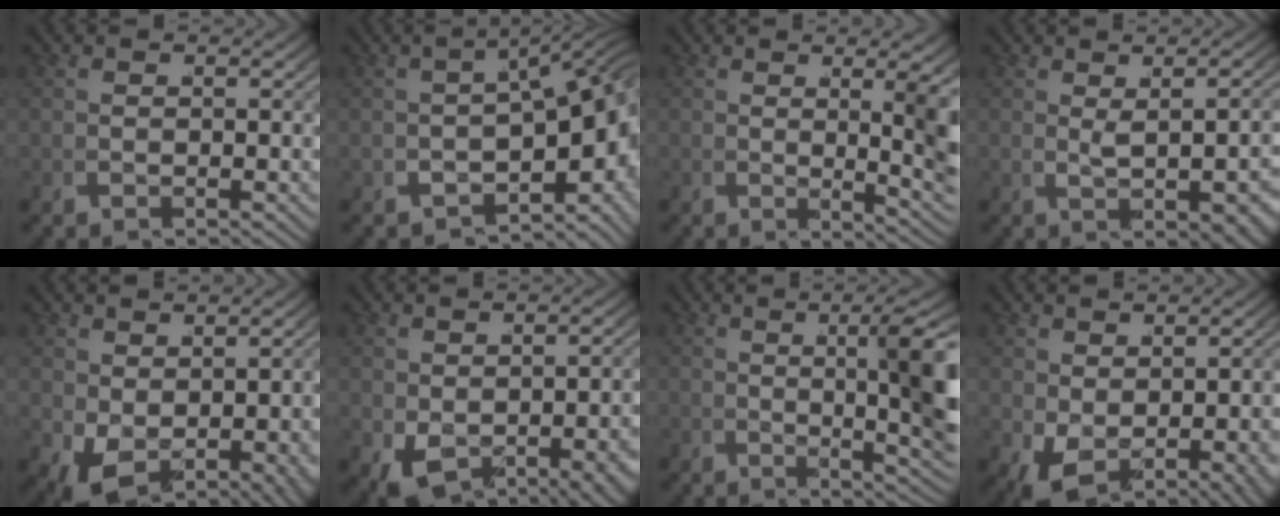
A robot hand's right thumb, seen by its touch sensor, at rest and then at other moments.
{"total": 9.2, "force": [-1.9, 5.0, 7.5], "torque": [-0.077, -0.005, -0.025]}
{"total": 6.7, "force": [0.5, 2.1, 6.4], "torque": [-0.072, -0.004, 0.013]}
{"total": 3.7, "force": [0.7, 1.0, 3.5], "torque": [-0.039, 0.003, 0.021]}
{"total": 4.6, "force": [-0.8, 2.9, 3.4], "torque": [-0.052, -0.029, 0.012]}
{"total": 4.8, "force": [-1.3, 2.5, 4.0], "torque": [-0.052, -0.018, -0.002]}
{"total": 10.5, "force": [1.3, 3.7, 9.7], "torque": [-0.108, 0.007, 0.018]}
{"total": 4.1, "force": [-0.7, 2.3, 3.4], "torque": [-0.046, -0.024, 0.011]}